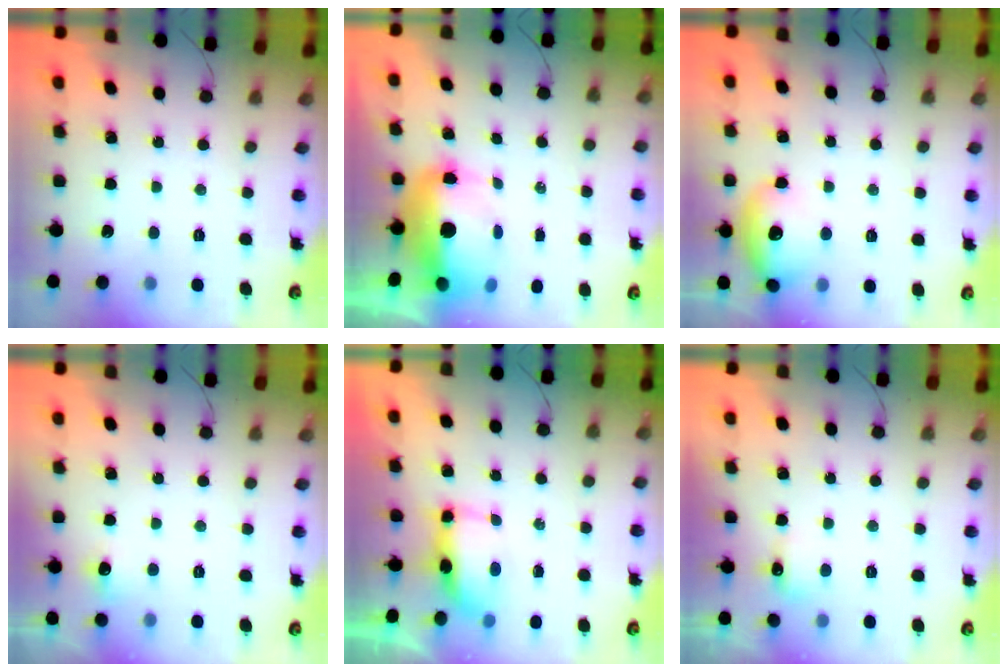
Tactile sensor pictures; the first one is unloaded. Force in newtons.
{"total": 16.6, "press": 14.5, "slide": 8.2}
{"total": 13.0, "press": 12.9, "slide": 1.9}
{"total": 10.6, "press": 4.4, "slide": 9.7}
{"total": 8.1, "press": 7.3, "slide": 3.6}
{"total": 4.8, "press": 4.7, "slide": 1.1}